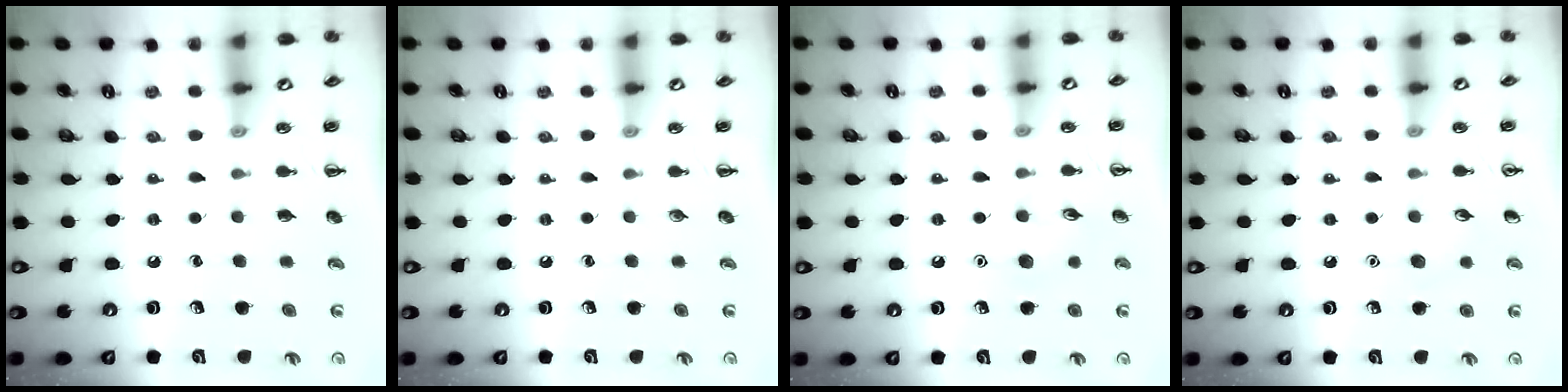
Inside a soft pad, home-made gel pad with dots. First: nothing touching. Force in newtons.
{"total": 0.0}
{"total": 6.3, "press": 6.3, "slide": 0.7}
{"total": 4.5, "press": 4.3, "slide": 1.2}